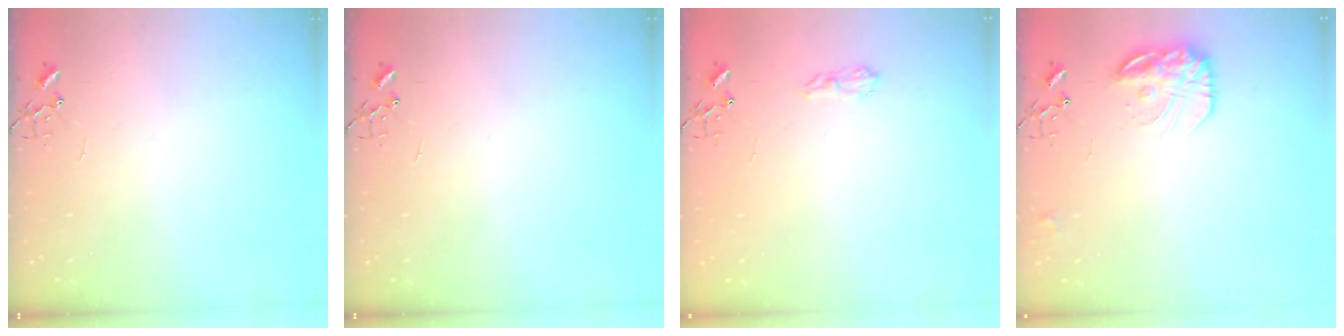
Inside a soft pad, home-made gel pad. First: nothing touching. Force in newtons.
{"total": 0.0}
{"total": 7.0, "press": 6.9, "slide": 0.9}
{"total": 14.8, "press": 14.8, "slide": 0.8}